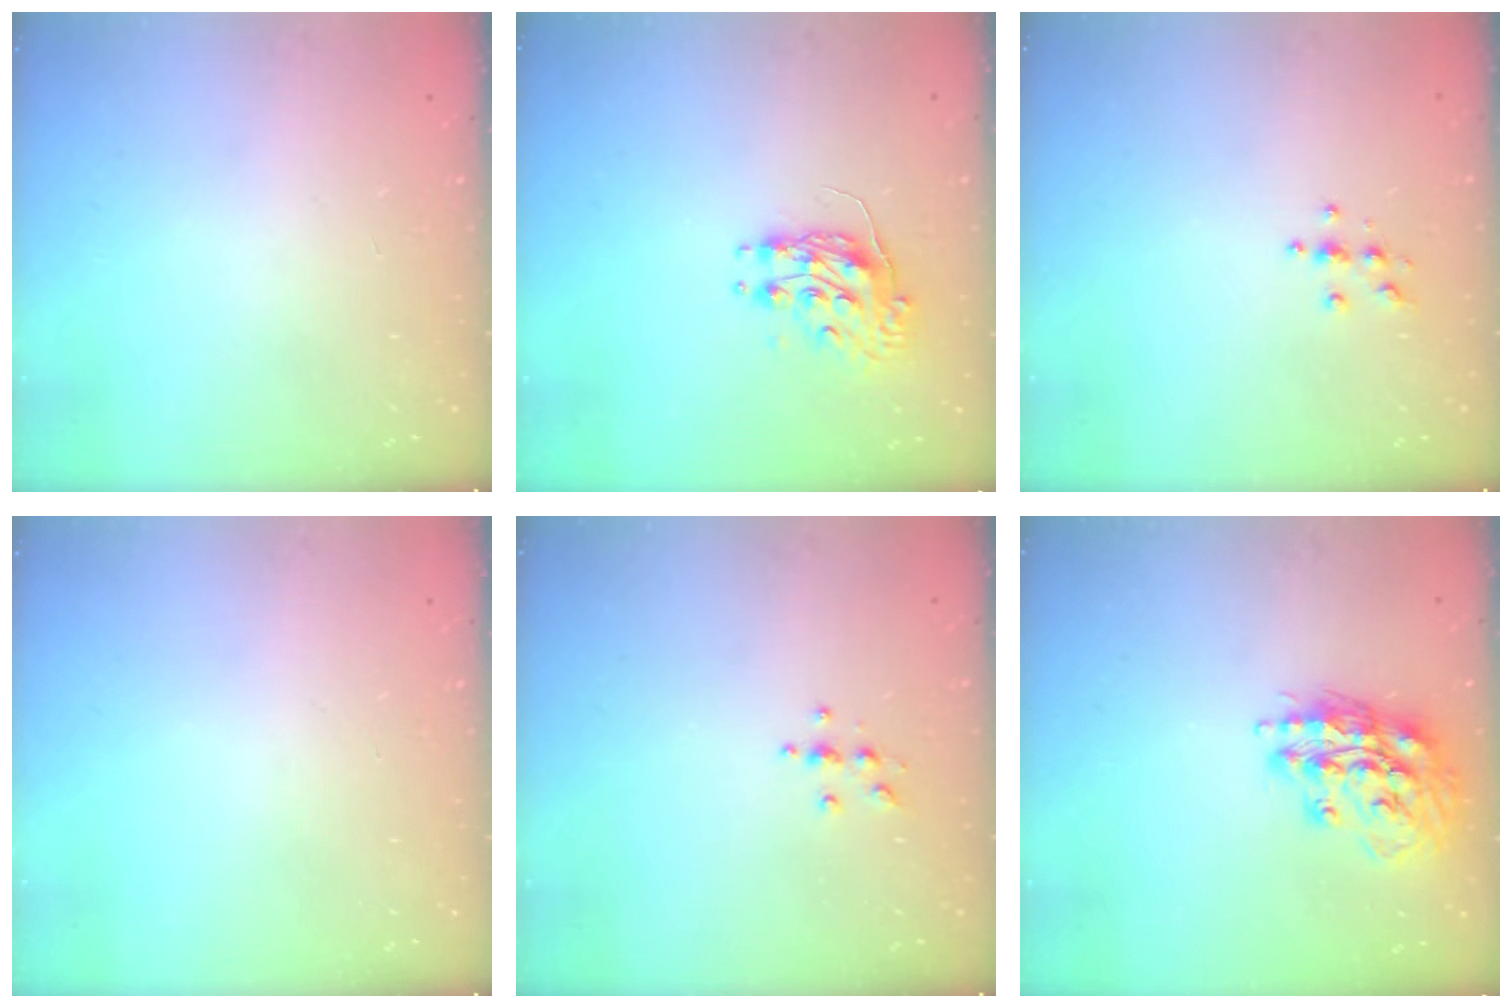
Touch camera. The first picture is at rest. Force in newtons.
{"total": 8.6, "press": 8.6, "slide": 0.2}
{"total": 3.9, "press": 3.8, "slide": 0.4}
{"total": 0.0}
{"total": 3.8, "press": 3.7, "slide": 0.5}
{"total": 15.3, "press": 15.2, "slide": 1.9}